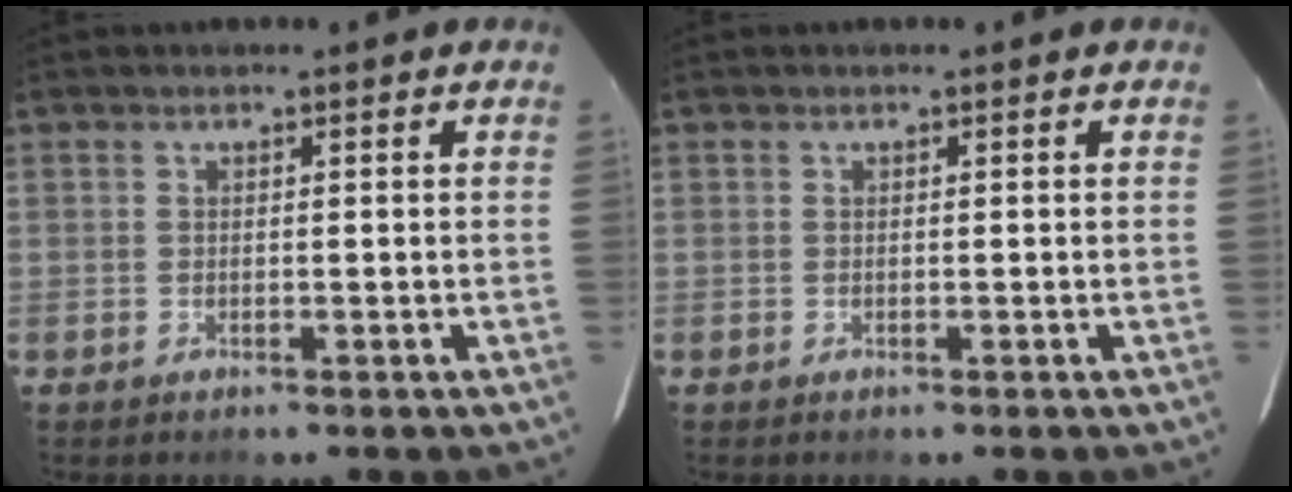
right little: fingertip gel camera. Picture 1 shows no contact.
{"total": 0.0}